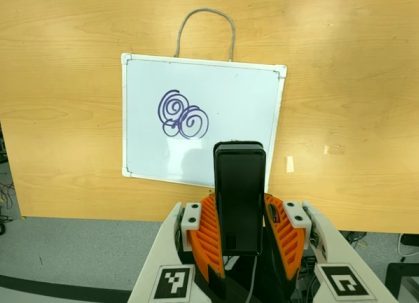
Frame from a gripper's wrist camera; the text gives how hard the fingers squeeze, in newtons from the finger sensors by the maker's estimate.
{"total": 5.2, "left": 3.8, "right": 6.6}